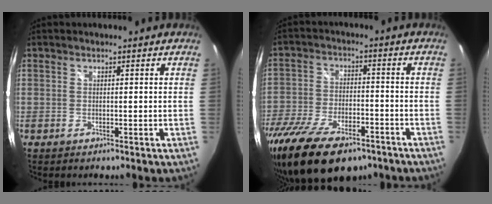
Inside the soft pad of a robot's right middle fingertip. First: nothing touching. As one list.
[{"total": 18.4, "force": [-12.8, 7.8, 10.7], "torque": [-0.228, -0.039, -0.214]}]